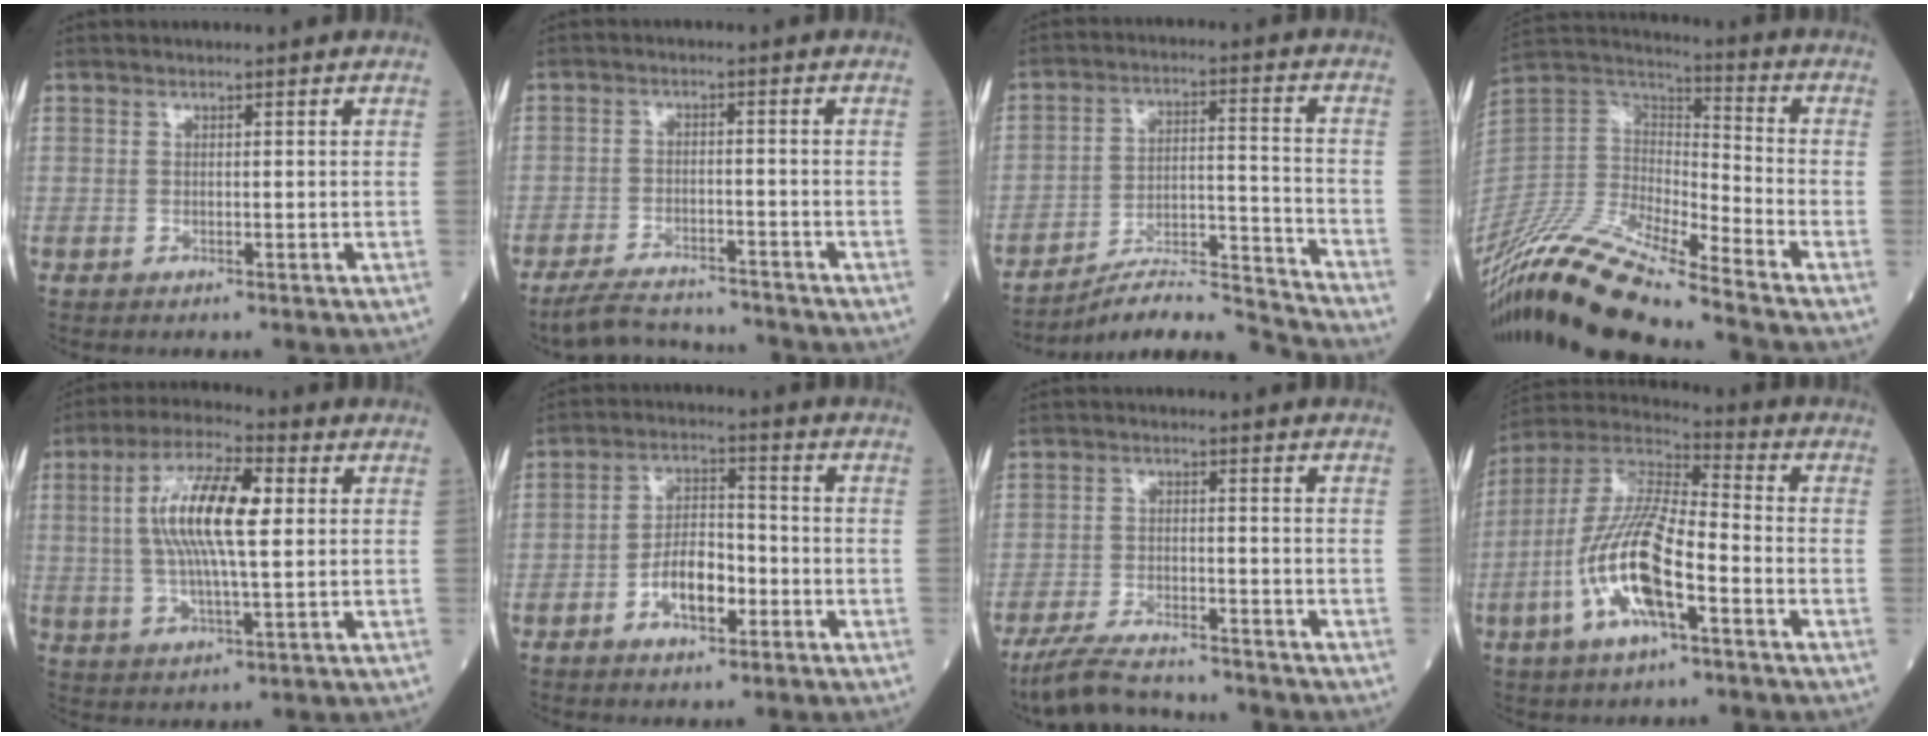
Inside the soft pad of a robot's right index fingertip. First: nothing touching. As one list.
[{"total": 8.4, "force": [-8.0, 1.2, 2.2], "torque": [-0.038, -0.001, -0.130]}, {"total": 12.0, "force": [-11.6, -1.9, 2.2], "torque": [-0.028, 0.029, -0.201]}, {"total": 20.1, "force": [-16.7, 1.1, 11.1], "torque": [-0.246, -0.012, -0.325]}, {"total": 12.7, "force": [2.2, 2.9, 12.2], "torque": [-0.237, 0.018, 0.037]}, {"total": 7.3, "force": [-2.9, 3.2, 5.9], "torque": [-0.111, 0.013, -0.053]}, {"total": 9.8, "force": [-8.9, 1.4, 3.8], "torque": [-0.069, -0.013, -0.150]}, {"total": 14.7, "force": [-4.9, 3.7, 13.4], "torque": [-0.279, 0.002, -0.095]}]